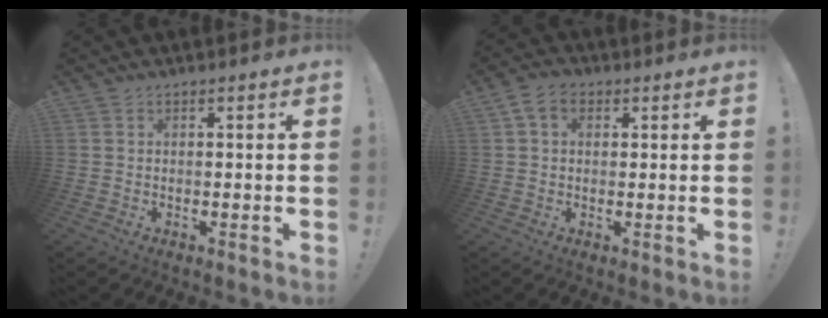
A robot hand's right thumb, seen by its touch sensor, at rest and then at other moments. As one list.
[{"total": 5.8, "force": [2.1, 4.1, 3.5], "torque": [-0.063, 0.006, 0.043]}]